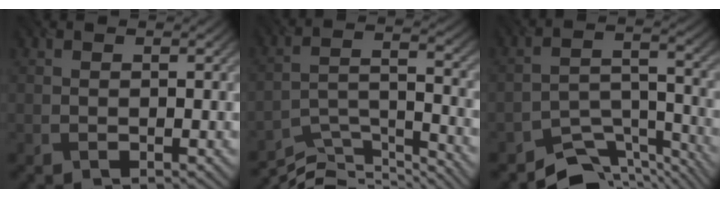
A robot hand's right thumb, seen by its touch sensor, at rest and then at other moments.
{"total": 9.0, "force": [-7.8, 2.0, 4.1], "torque": [-0.078, -0.002, -0.141]}
{"total": 8.4, "force": [-7.3, 2.8, 2.8], "torque": [-0.037, -0.006, -0.129]}